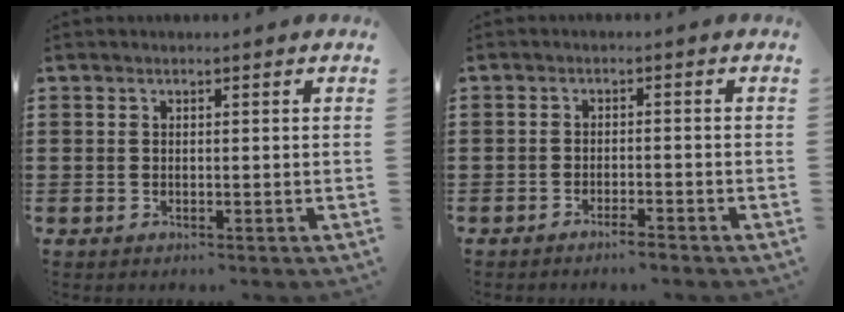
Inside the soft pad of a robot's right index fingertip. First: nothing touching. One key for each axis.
{"total": 1.6, "fx": -1.5, "fy": 0.1, "fz": 0.6, "tx": -0.011, "ty": 0.002, "tz": -0.028}